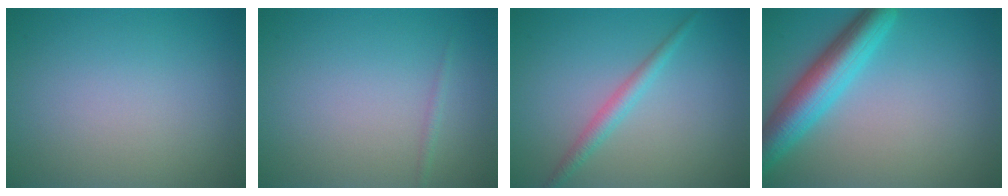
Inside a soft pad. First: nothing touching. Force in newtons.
{"total": 0.6, "press": 0.6, "slide": 0.0}
{"total": 1.9, "press": 1.9, "slide": 0.0}
{"total": 6.1, "press": 6.1, "slide": 0.3}